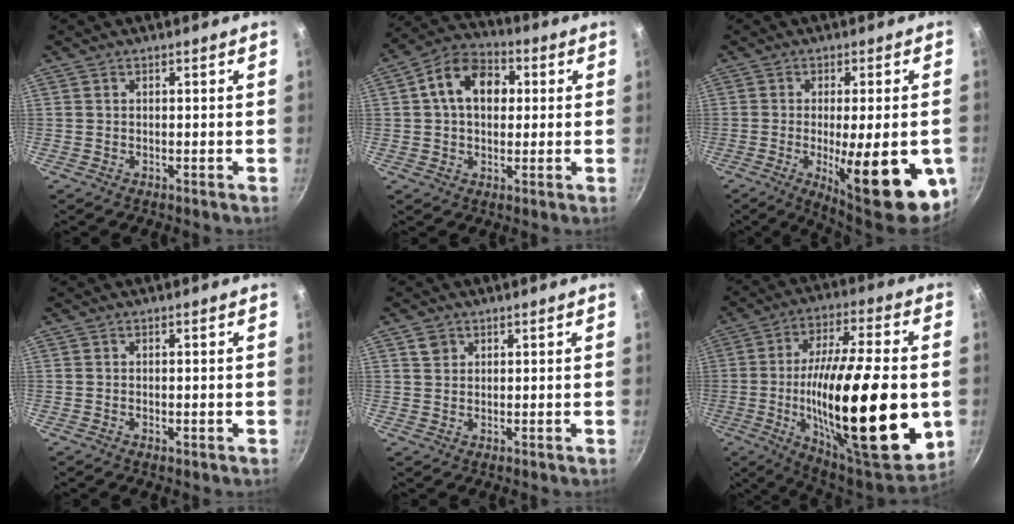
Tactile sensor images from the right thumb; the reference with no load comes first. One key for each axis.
{"total": 12.1, "fx": 2.2, "fy": 8.7, "fz": 8.2, "tx": -0.104, "ty": 0.021, "tz": 0.017}
{"total": 20.4, "fx": -5.7, "fy": 5.9, "fz": 18.6, "tx": -0.230, "ty": -0.008, "tz": -0.068}
{"total": 1.0, "fx": -0.3, "fy": 0.4, "fz": 0.9, "tx": -0.012, "ty": 0.000, "tz": -0.005}
{"total": 2.5, "fx": 1.1, "fy": 2.1, "fz": 0.8, "tx": -0.003, "ty": 0.003, "tz": 0.018}
{"total": 32.8, "fx": -4.0, "fy": 10.4, "fz": 30.9, "tx": -0.485, "ty": -0.001, "tz": -0.061}